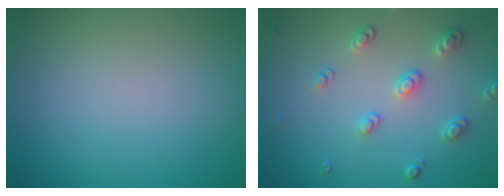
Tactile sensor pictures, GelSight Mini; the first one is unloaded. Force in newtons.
{"total": 2.6, "press": 2.5, "slide": 0.7}